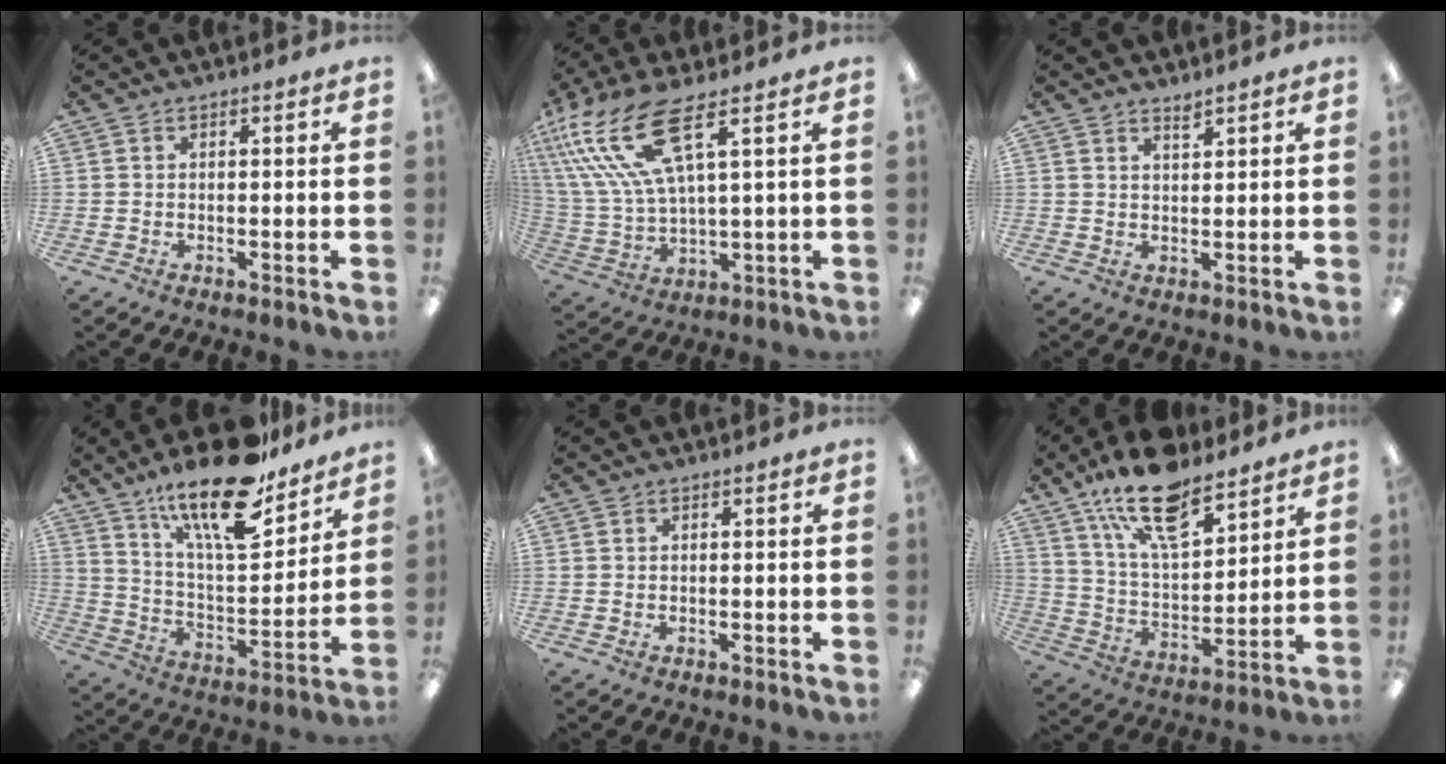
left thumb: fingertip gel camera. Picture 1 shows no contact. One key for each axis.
{"total": 17.6, "fx": 9.4, "fy": 5.5, "fz": 13.8, "tx": -0.317, "ty": -0.039, "tz": 0.157}
{"total": 2.0, "fx": 1.9, "fy": 0.0, "fz": 0.5, "tx": -0.013, "ty": -0.006, "tz": 0.036}
{"total": 21.5, "fx": 15.7, "fy": 7.0, "fz": 13.0, "tx": -0.221, "ty": -0.096, "tz": 0.264}
{"total": 0.0}
{"total": 18.6, "fx": 13.2, "fy": 7.5, "fz": 10.6, "tx": -0.188, "ty": -0.066, "tz": 0.231}